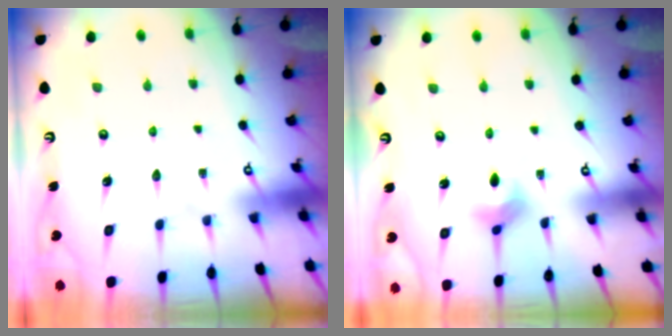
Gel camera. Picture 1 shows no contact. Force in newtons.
{"total": 3.5, "press": 3.5, "slide": 0.5}